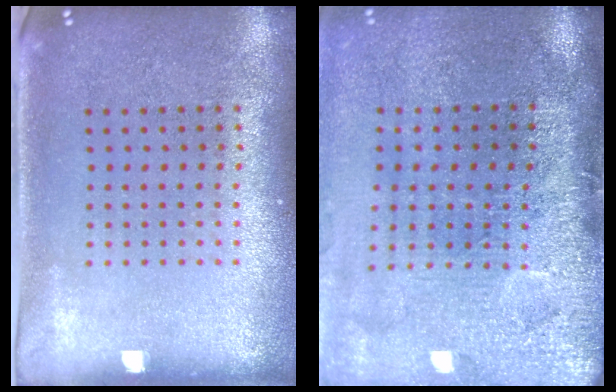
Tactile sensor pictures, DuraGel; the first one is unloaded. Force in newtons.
{"total": 4.7, "press": 3.7, "slide": 2.9}